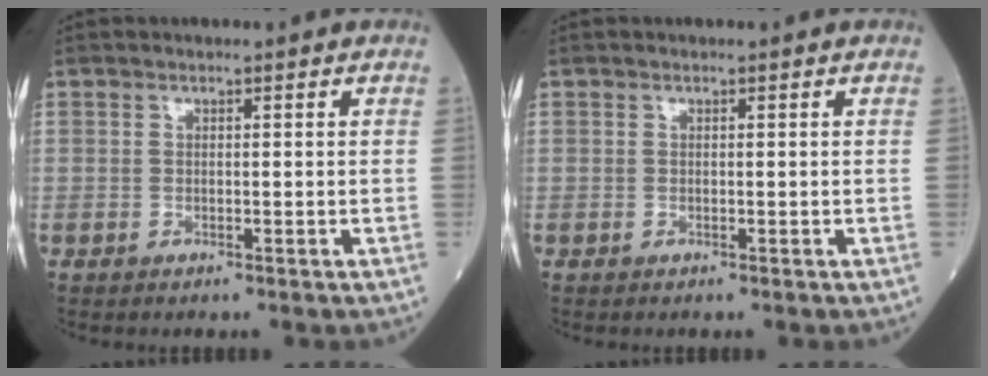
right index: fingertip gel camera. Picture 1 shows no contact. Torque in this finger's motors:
{"motor_torque": [0.00, 0.00, 0.00, 0.00]}